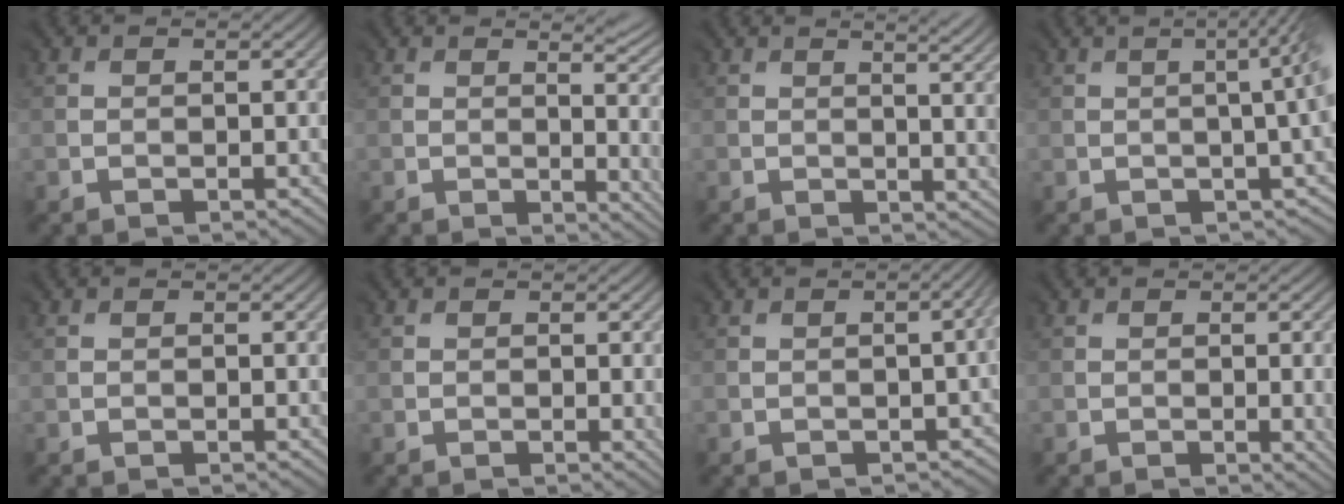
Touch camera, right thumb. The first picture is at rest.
{"total": 8.7, "force": [0.1, 3.8, 7.8], "torque": [-0.052, 0.016, 0.000]}
{"total": 7.7, "force": [0.7, 2.7, 7.2], "torque": [-0.067, 0.022, 0.006]}
{"total": 7.9, "force": [0.5, 2.7, 7.4], "torque": [-0.065, 0.022, 0.000]}
{"total": 0.0}
{"total": 1.9, "force": [-0.3, 0.7, 1.7], "torque": [-0.025, -0.006, -0.003]}
{"total": 2.5, "force": [-0.4, 0.9, 2.3], "torque": [-0.012, 0.000, -0.001]}
{"total": 3.7, "force": [-0.5, 1.3, 3.4], "torque": [-0.040, -0.010, 0.000]}